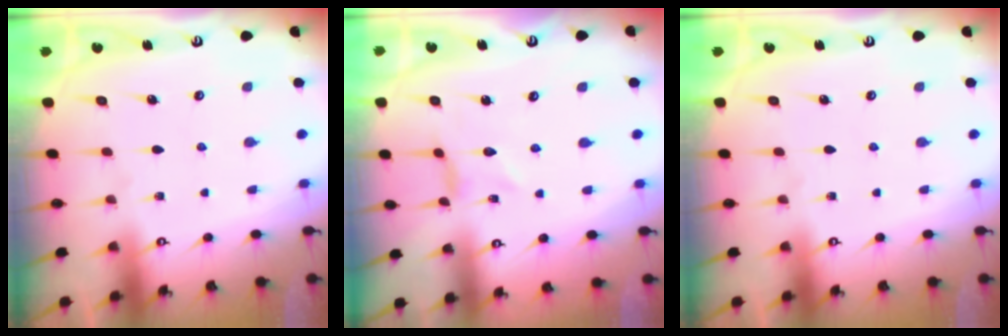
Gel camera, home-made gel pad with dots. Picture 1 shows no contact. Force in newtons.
{"total": 0.0}
{"total": 0.0}